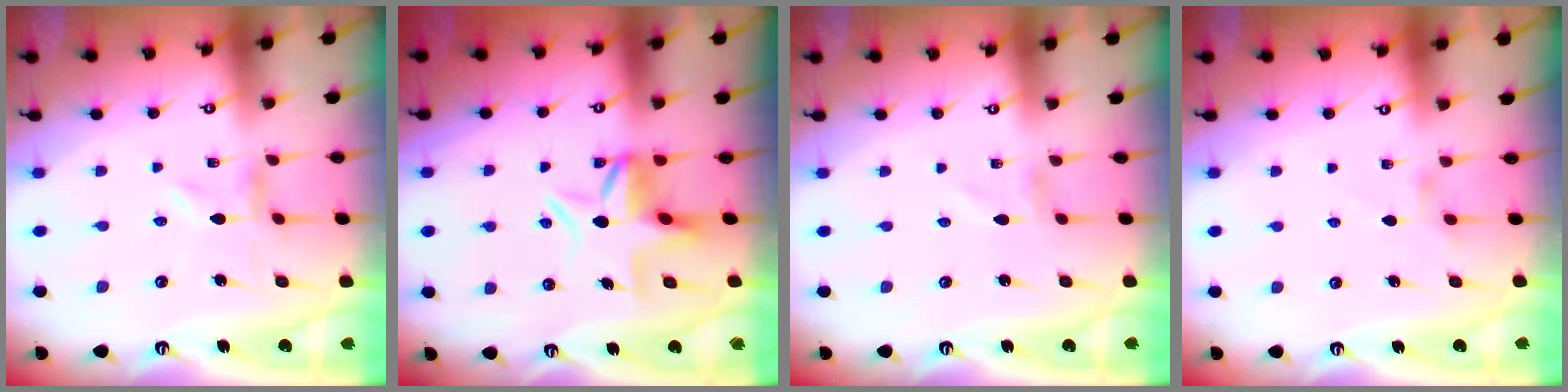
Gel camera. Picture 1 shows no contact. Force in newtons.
{"total": 7.0, "press": 7.0, "slide": 0.7}
{"total": 1.3, "press": 1.2, "slide": 0.1}
{"total": 1.6, "press": 1.6, "slide": 0.3}